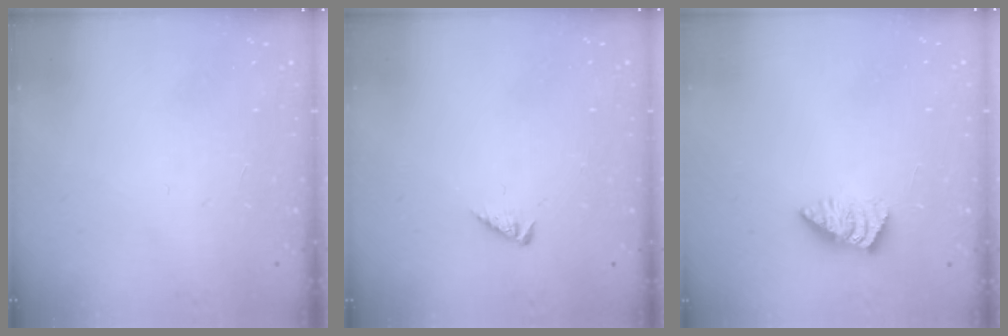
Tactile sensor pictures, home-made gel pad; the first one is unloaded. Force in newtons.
{"total": 2.1, "press": 2.1, "slide": 0.4}
{"total": 2.6, "press": 2.6, "slide": 0.4}